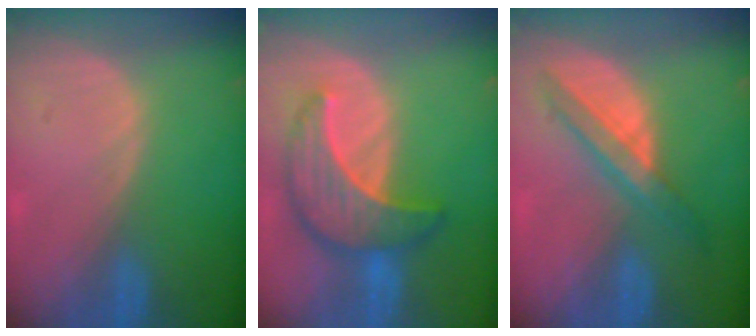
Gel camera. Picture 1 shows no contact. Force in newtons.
{"total": 8.9, "press": 8.9, "slide": 0.8}
{"total": 5.8, "press": 5.6, "slide": 1.3}